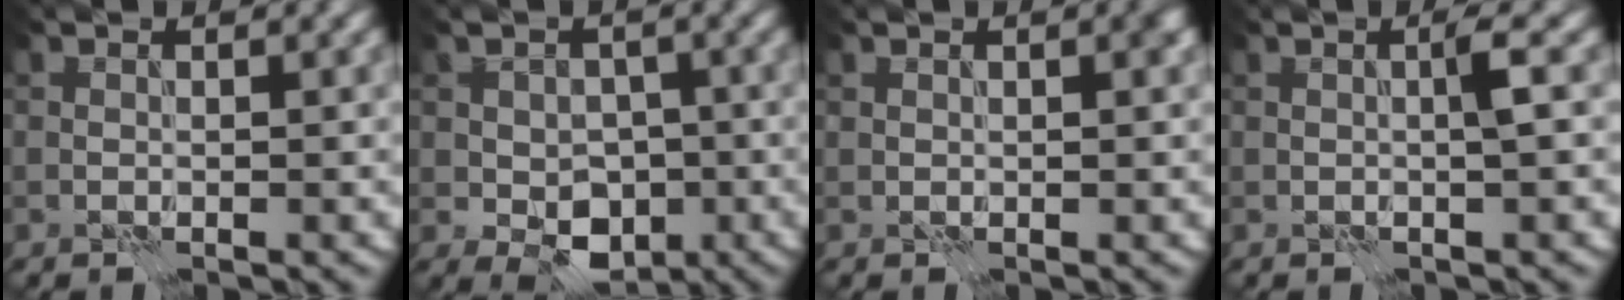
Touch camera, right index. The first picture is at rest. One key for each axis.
{"total": 5.2, "fx": -1.4, "fy": 3.6, "fz": 3.4, "tx": -0.056, "ty": -0.006, "tz": -0.023}
{"total": 1.0, "fx": 0.6, "fy": 0.3, "fz": 0.7, "tx": -0.009, "ty": 0.001, "tz": 0.010}
{"total": 1.4, "fx": 0.2, "fy": -0.2, "fz": 1.4, "tx": -0.028, "ty": 0.001, "tz": 0.004}